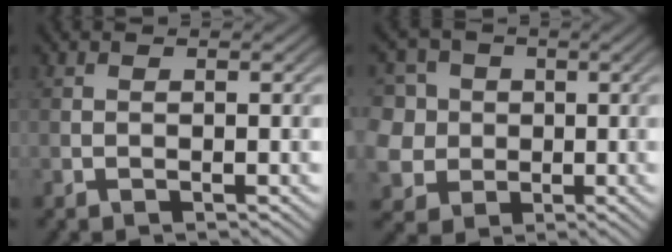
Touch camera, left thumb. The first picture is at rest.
{"total": 9.1, "force": [2.2, 8.1, 3.5], "torque": [-0.118, 0.014, 0.030]}